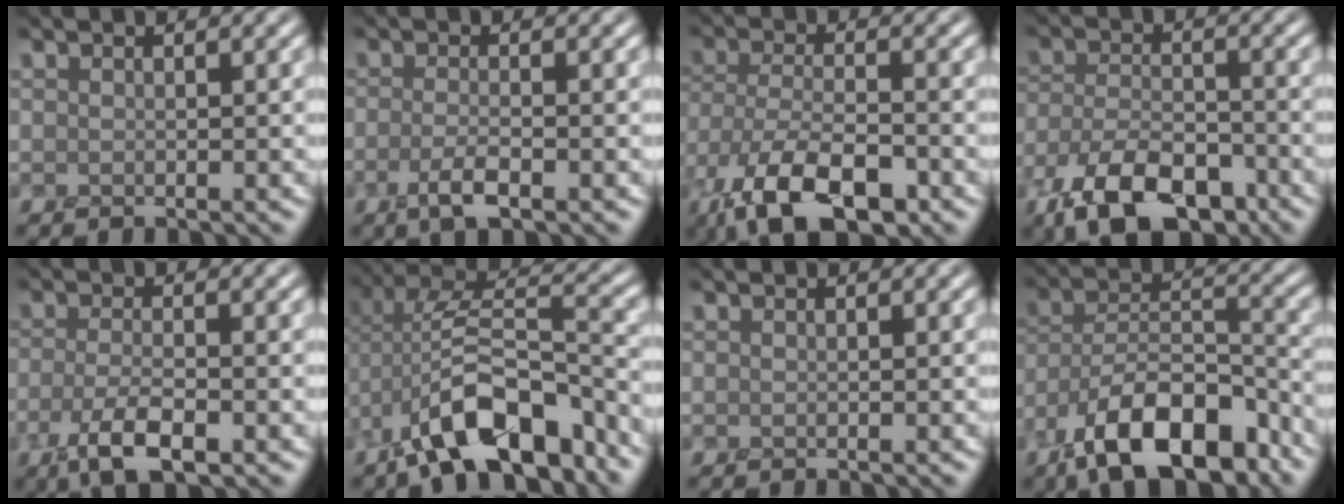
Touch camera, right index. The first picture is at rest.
{"total": 2.4, "force": [-1.5, 0.4, 1.8], "torque": [-0.034, -0.004, -0.035]}
{"total": 8.7, "force": [-5.5, 3.3, 5.9], "torque": [-0.117, -0.016, -0.106]}
{"total": 7.9, "force": [-5.3, 3.5, 4.6], "torque": [-0.086, -0.012, -0.099]}
{"total": 4.1, "force": [-2.3, 1.1, 3.2], "torque": [-0.064, -0.009, -0.047]}
{"total": 11.0, "force": [-6.4, 4.4, 7.7], "torque": [-0.132, 0.009, -0.124]}
{"total": 0.0}
{"total": 11.1, "force": [-7.5, 4.3, 7.0], "torque": [-0.111, -0.003, -0.144]}